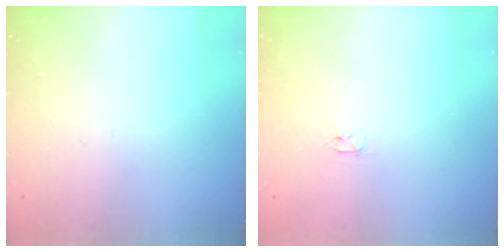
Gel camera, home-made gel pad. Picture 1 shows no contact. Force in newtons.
{"total": 2.4, "press": 2.3, "slide": 0.4}